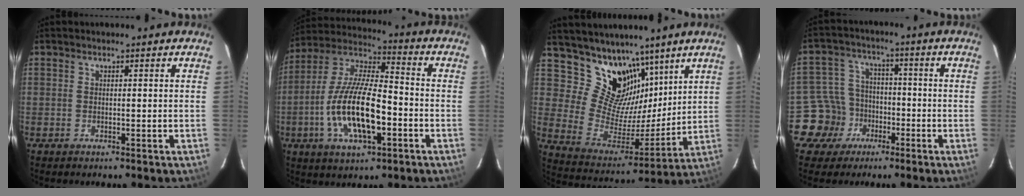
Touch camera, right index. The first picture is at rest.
{"total": 17.3, "force": [-5.1, 6.0, 15.4], "torque": [-0.311, -0.005, -0.095]}
{"total": 15.8, "force": [11.0, 9.4, 6.3], "torque": [-0.127, -0.007, 0.210]}
{"total": 8.9, "force": [-4.3, 7.7, 0.5], "torque": [-0.037, 0.029, -0.067]}